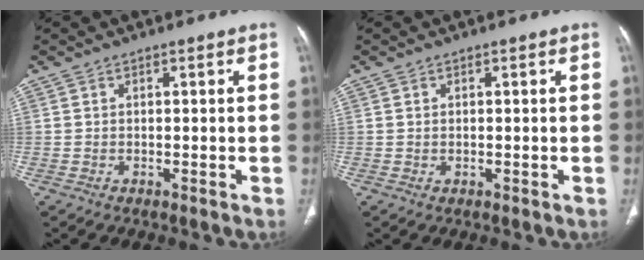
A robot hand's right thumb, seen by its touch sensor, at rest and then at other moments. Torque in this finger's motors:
{"motor_torque": [-0.45, 0.11, -0.43, 0.27, -0.06]}